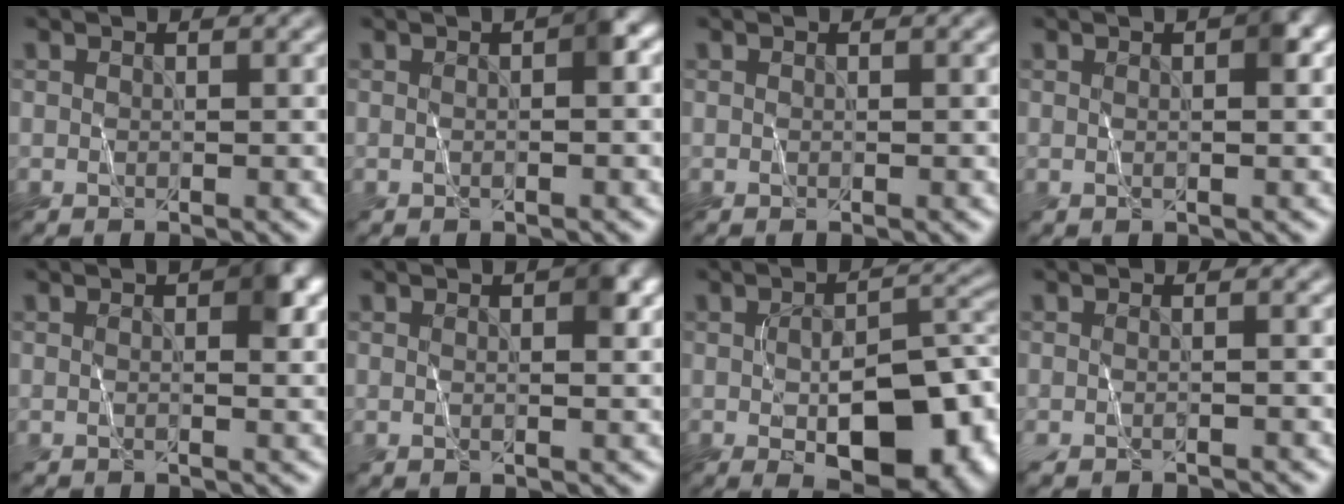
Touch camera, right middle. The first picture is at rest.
{"total": 1.8, "force": [0.0, 0.3, 1.8], "torque": [-0.024, 0.007, 0.000]}
{"total": 0.0}
{"total": 1.8, "force": [0.4, 0.4, 1.8], "torque": [-0.022, 0.006, 0.007]}
{"total": 2.6, "force": [0.6, 0.6, 2.4], "torque": [-0.031, 0.004, 0.007]}
{"total": 2.0, "force": [0.6, 0.5, 1.9], "torque": [-0.024, 0.003, 0.012]}
{"total": 10.7, "force": [-3.2, 4.9, 9.0], "torque": [-0.139, -0.014, -0.035]}
{"total": 1.2, "force": [-0.5, 0.4, 1.0], "torque": [-0.011, -0.004, -0.016]}